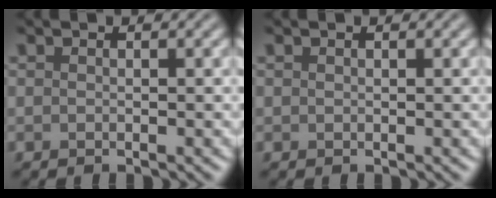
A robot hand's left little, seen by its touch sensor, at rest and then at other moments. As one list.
[{"total": 0.0}]